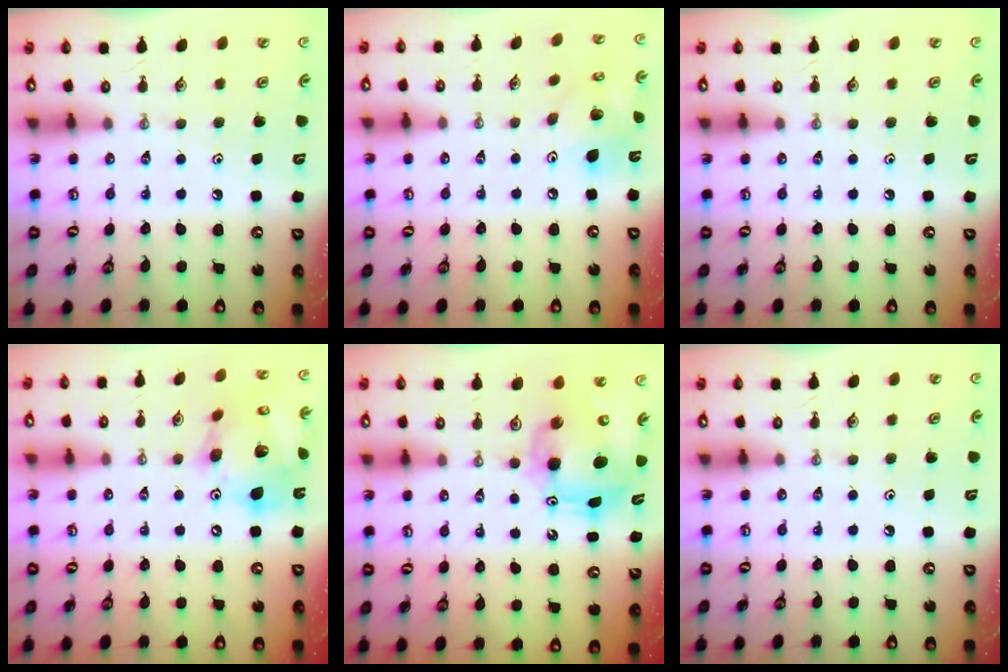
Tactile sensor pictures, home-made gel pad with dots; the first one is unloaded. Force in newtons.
{"total": 13.9, "press": 13.7, "slide": 2.4}
{"total": 0.0}
{"total": 17.9, "press": 17.7, "slide": 3.0}
{"total": 10.0, "press": 9.9, "slide": 1.6}
{"total": 0.0}